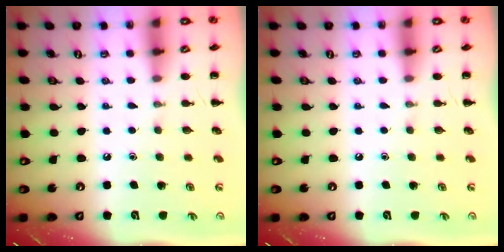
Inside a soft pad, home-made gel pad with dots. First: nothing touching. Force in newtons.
{"total": 0.0}